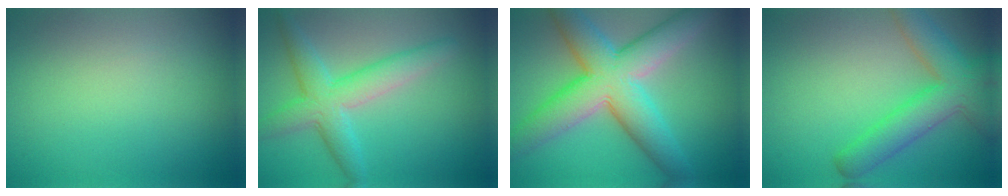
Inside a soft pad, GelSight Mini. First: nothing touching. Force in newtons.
{"total": 4.8, "press": 4.8, "slide": 0.1}
{"total": 10.1, "press": 10.1, "slide": 0.5}
{"total": 6.2, "press": 6.1, "slide": 0.4}